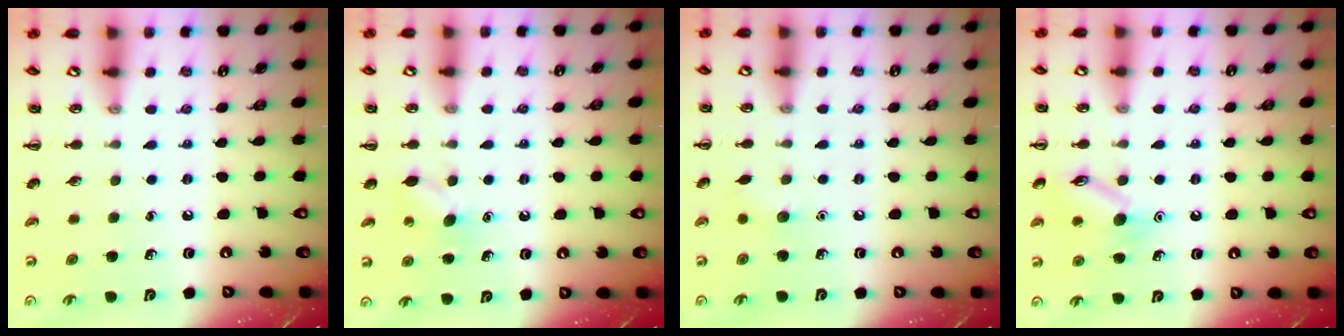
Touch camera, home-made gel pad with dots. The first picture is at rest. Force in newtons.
{"total": 4.8, "press": 4.6, "slide": 1.2}
{"total": 4.6, "press": 4.4, "slide": 1.3}
{"total": 11.1, "press": 11.0, "slide": 0.7}